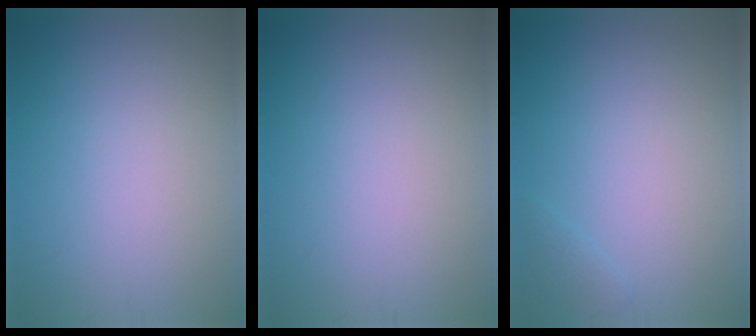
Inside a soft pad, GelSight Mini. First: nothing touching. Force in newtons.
{"total": 0.0}
{"total": 0.7, "press": 0.7, "slide": 0.0}